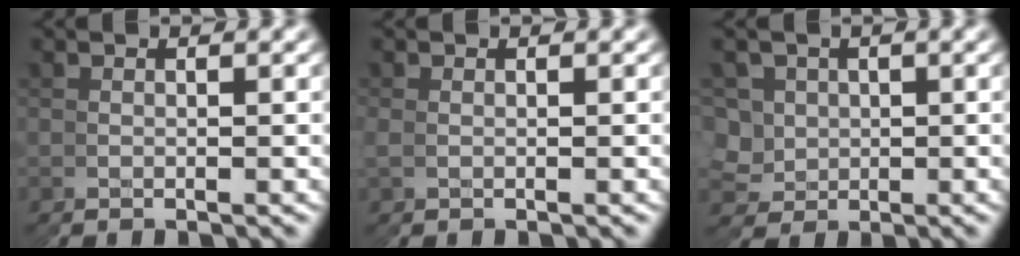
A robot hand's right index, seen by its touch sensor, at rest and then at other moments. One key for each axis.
{"total": 0.5, "fx": 0.0, "fy": 0.1, "fz": -0.5, "tx": 0.004, "ty": -0.002, "tz": 0.000}
{"total": 5.4, "fx": -0.3, "fy": 5.4, "fz": 0.7, "tx": -0.046, "ty": -0.048, "tz": 0.015}